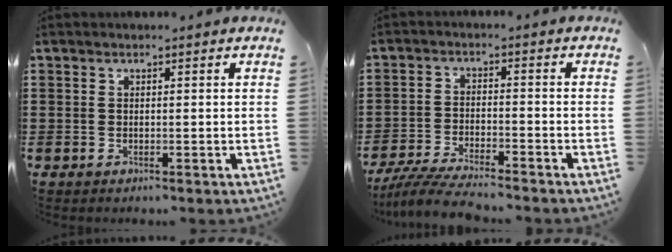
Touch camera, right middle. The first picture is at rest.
{"total": 5.5, "force": [-5.2, 0.2, 1.9], "torque": [-0.050, -0.011, -0.104]}